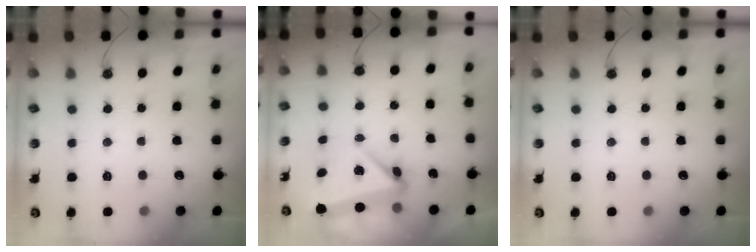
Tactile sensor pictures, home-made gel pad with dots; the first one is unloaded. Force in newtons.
{"total": 5.8, "press": 5.7, "slide": 1.3}
{"total": 0.0}